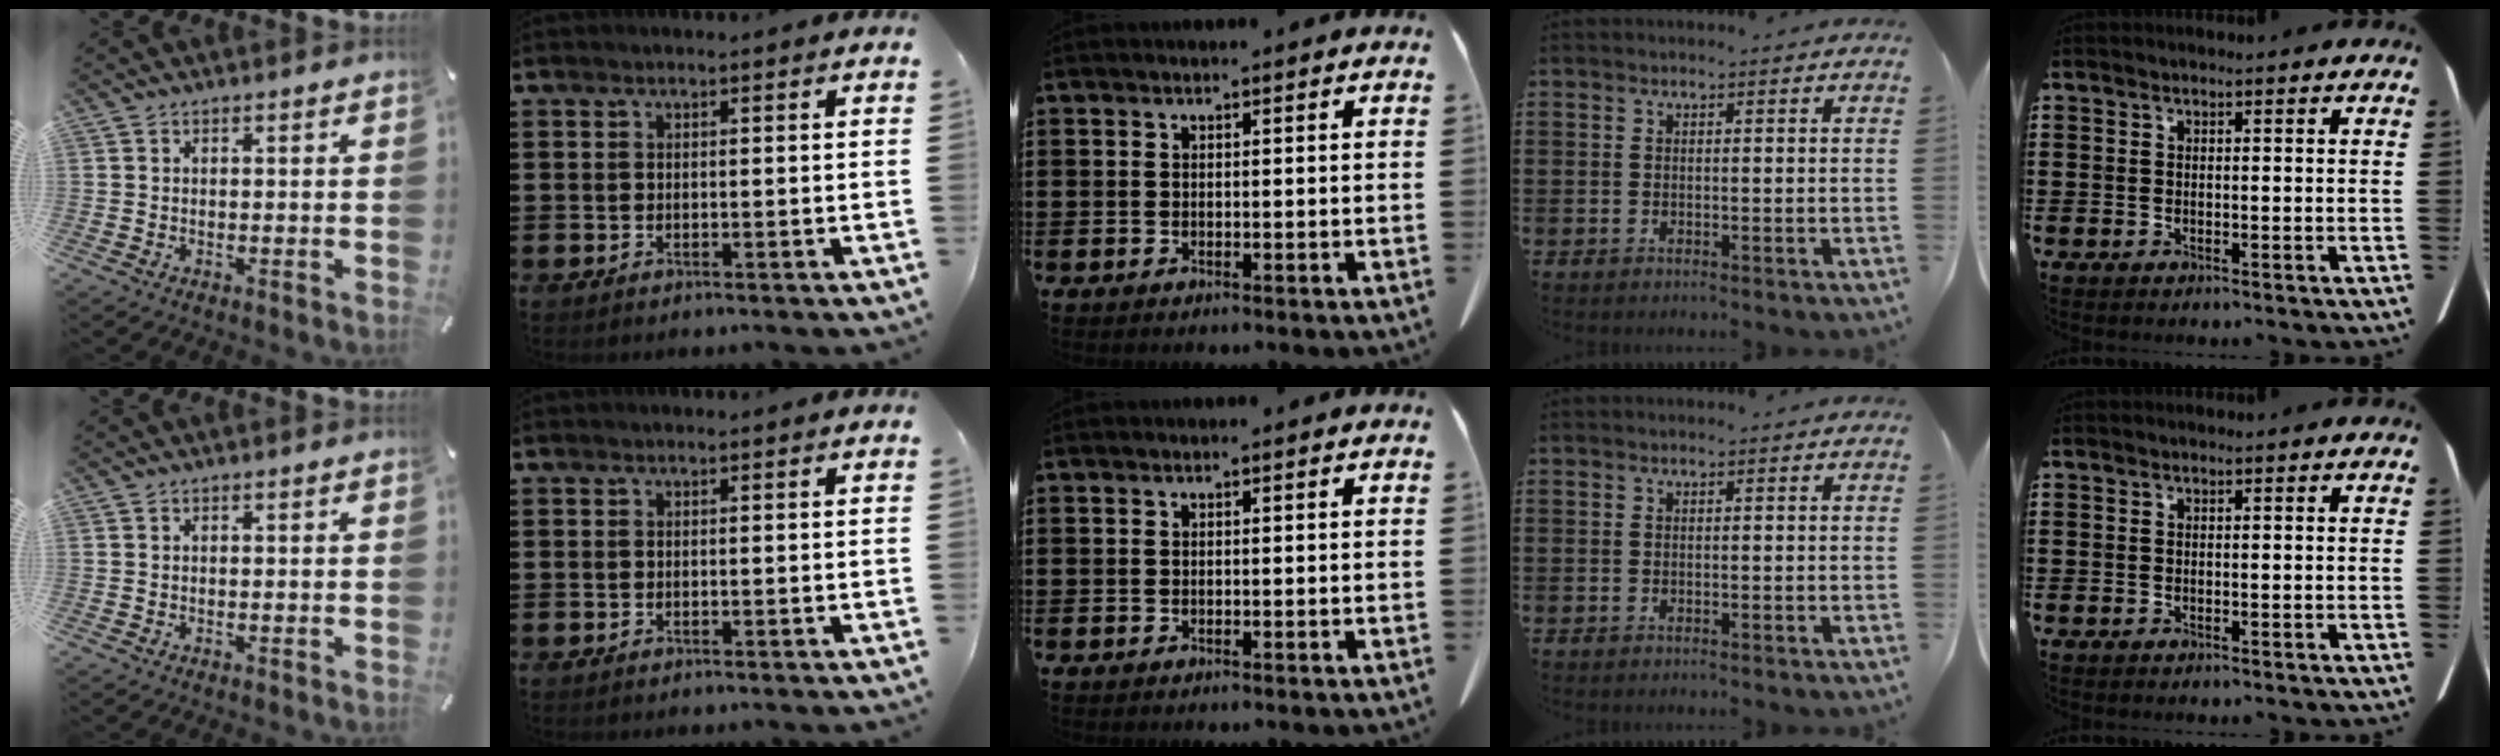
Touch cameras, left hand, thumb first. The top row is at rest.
{}